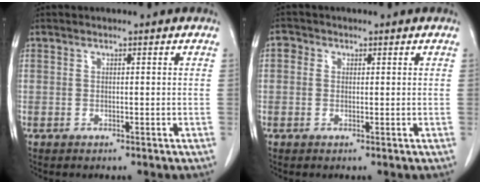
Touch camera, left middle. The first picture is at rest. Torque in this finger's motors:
{"motor_torque": [0.12, -0.09, -0.03, 0.00]}